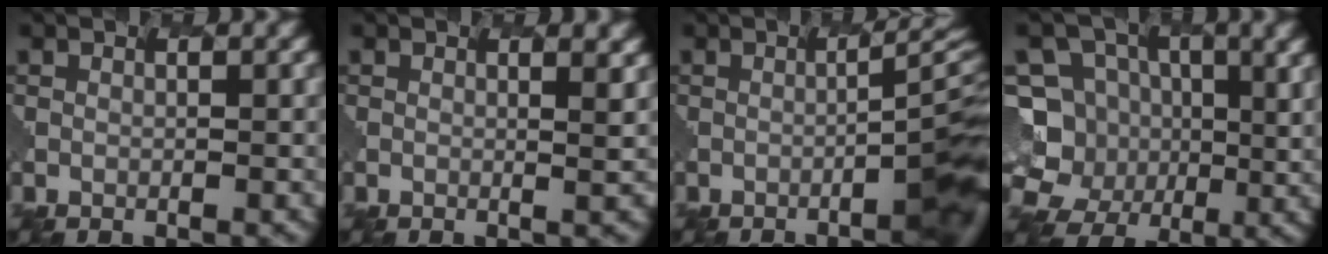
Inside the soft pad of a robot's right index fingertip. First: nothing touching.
{"total": 1.0, "force": [0.9, -0.3, 0.4], "torque": [0.002, 0.017, -0.007]}
{"total": 7.4, "force": [-2.1, 1.8, 6.9], "torque": [-0.042, 0.022, -0.042]}
{"total": 7.0, "force": [-0.1, 7.0, 0.3], "torque": [-0.044, 0.044, -0.049]}